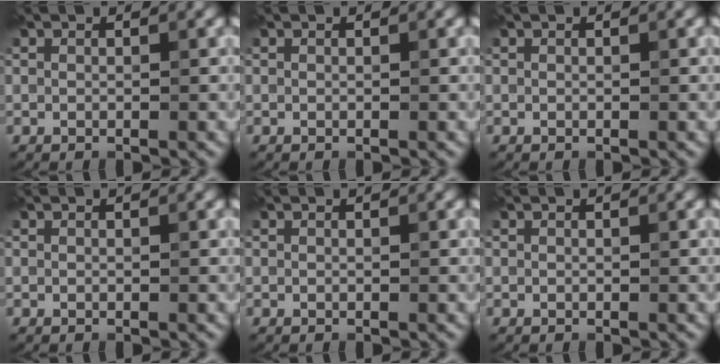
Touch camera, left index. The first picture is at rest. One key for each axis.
{"total": 0.0}
{"total": 0.0}
{"total": 0.0}
{"total": 0.0}
{"total": 0.0}